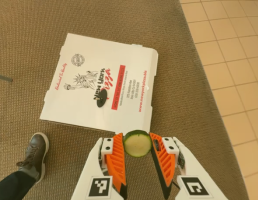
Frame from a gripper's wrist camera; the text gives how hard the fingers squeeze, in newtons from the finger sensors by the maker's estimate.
{"total": 8.2, "left": 7.8, "right": 8.6}